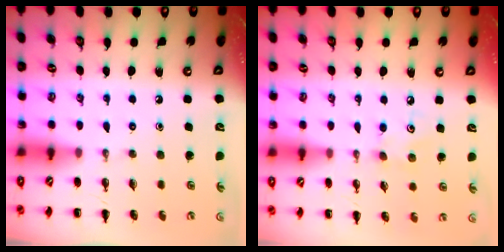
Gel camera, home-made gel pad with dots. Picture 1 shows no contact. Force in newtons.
{"total": 3.9, "press": 3.7, "slide": 1.0}